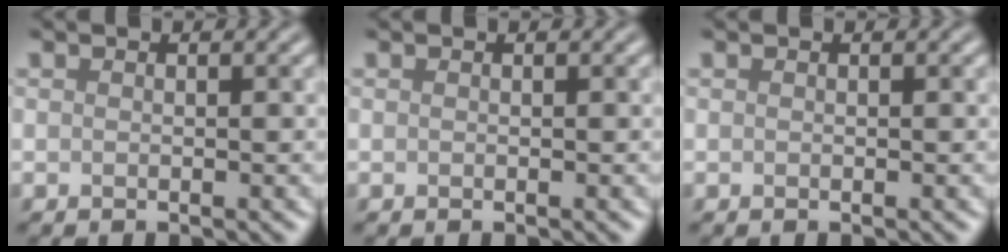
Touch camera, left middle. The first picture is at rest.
{"total": 0.0}
{"total": 0.0}